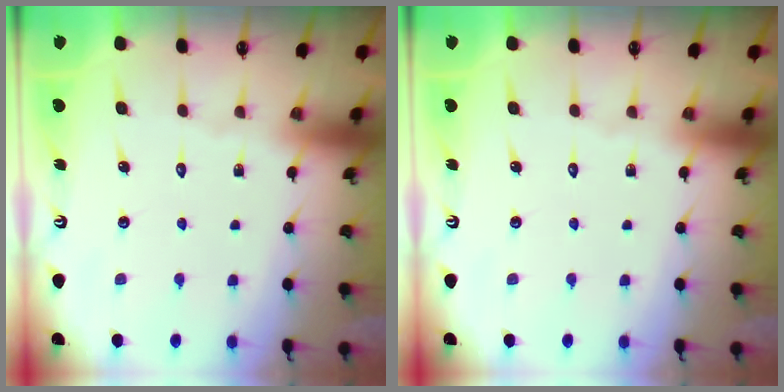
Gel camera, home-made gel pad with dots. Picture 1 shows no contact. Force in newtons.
{"total": 0.0}